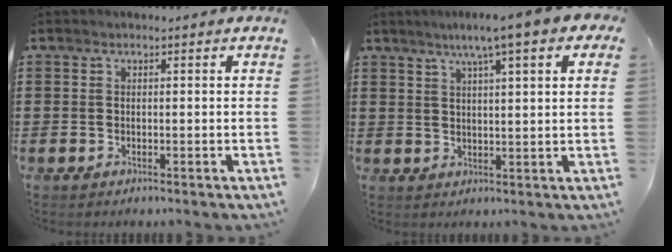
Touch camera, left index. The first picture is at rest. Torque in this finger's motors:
{"motor_torque": [2.14, 0.00, 0.53, 0.21]}